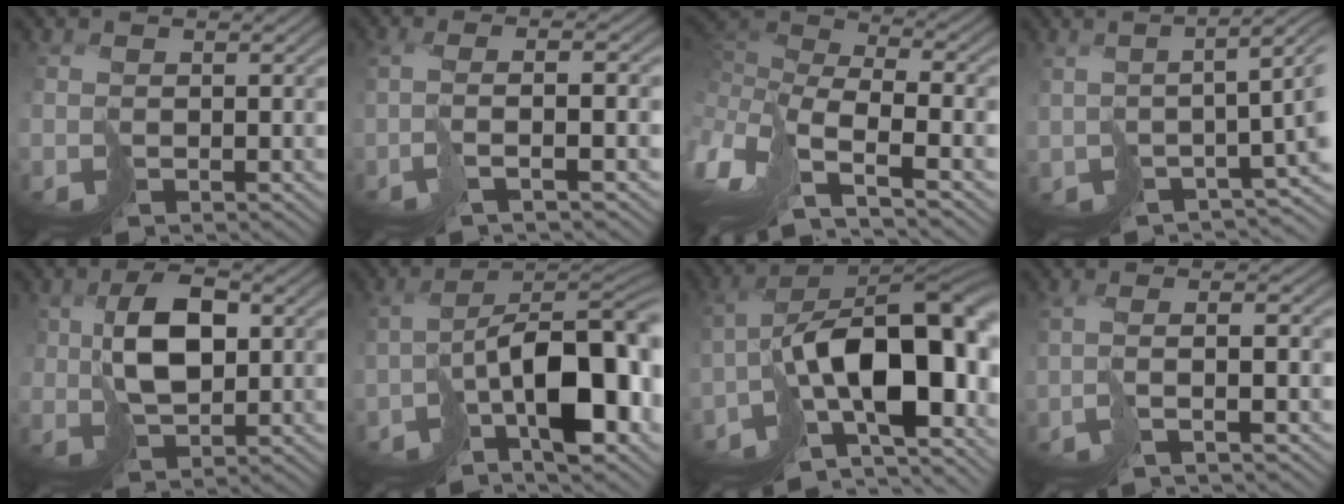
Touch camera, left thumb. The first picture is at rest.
{"total": 3.8, "force": [-0.3, -0.3, 3.8], "torque": [-0.058, 0.005, -0.009]}
{"total": 9.8, "force": [-2.9, 3.7, 8.6], "torque": [-0.241, -0.001, -0.042]}
{"total": 6.8, "force": [-1.8, 1.3, 6.4], "torque": [-0.102, -0.008, -0.018]}
{"total": 7.2, "force": [1.8, 4.2, 5.6], "torque": [-0.108, 0.012, 0.045]}
{"total": 12.1, "force": [-4.7, 4.9, 10.0], "torque": [-0.139, -0.001, -0.078]}
{"total": 16.9, "force": [-5.9, 7.7, 13.8], "torque": [-0.201, -0.006, -0.085]}
{"total": 3.2, "force": [-0.6, -0.4, 3.2], "torque": [-0.052, 0.006, -0.013]}